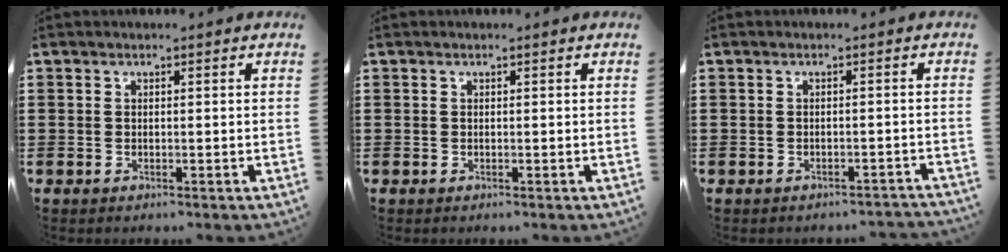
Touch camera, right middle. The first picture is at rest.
{"total": 0.0}
{"total": 1.2, "force": [-1.2, 0.0, 0.1], "torque": [-0.007, -0.002, -0.023]}